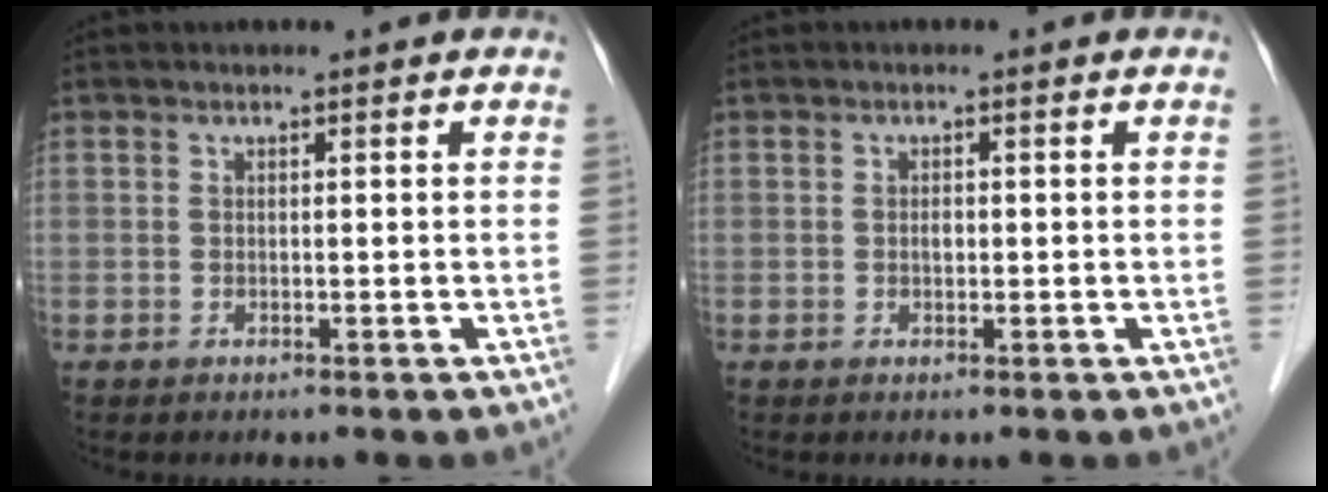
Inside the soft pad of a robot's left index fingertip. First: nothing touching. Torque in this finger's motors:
{"motor_torque": [0.12, 0.10, 0.00, 0.01]}